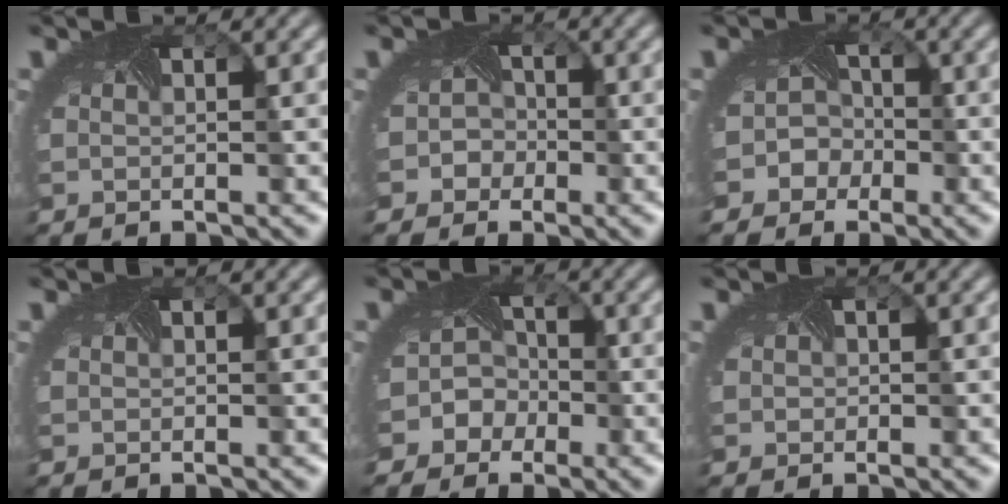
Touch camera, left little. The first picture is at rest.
{"total": 3.2, "force": [-1.4, 2.8, 0.7], "torque": [0.013, 0.010, -0.027]}
{"total": 4.5, "force": [-2.1, 3.8, 0.9], "torque": [0.008, 0.008, -0.050]}
{"total": 0.0}
{"total": 6.1, "force": [-2.9, 5.2, 1.2], "torque": [-0.008, 0.003, -0.070]}
{"total": 0.7, "force": [0.1, 0.7, 0.2], "torque": [0.004, -0.001, -0.005]}